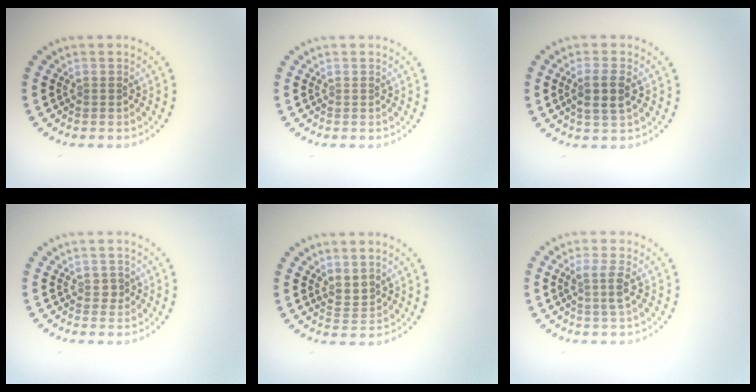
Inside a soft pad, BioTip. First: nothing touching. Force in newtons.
{"total": 0.0}
{"total": 2.7, "press": 2.5, "slide": 1.0}
{"total": 0.9, "press": 0.9, "slide": 0.2}
{"total": 1.7, "press": 1.4, "slide": 1.0}
{"total": 1.9, "press": 1.6, "slide": 1.1}